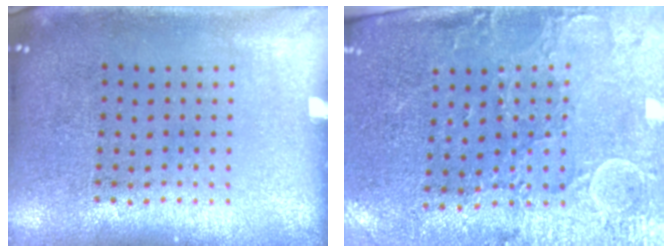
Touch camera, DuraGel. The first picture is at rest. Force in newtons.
{"total": 2.9, "press": 2.6, "slide": 1.3}